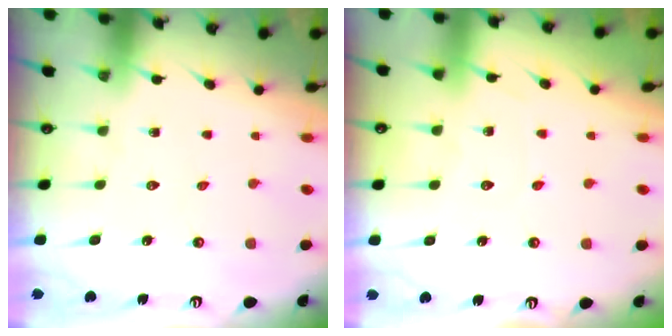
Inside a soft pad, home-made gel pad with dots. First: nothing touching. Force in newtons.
{"total": 3.6, "press": 3.6, "slide": 0.5}